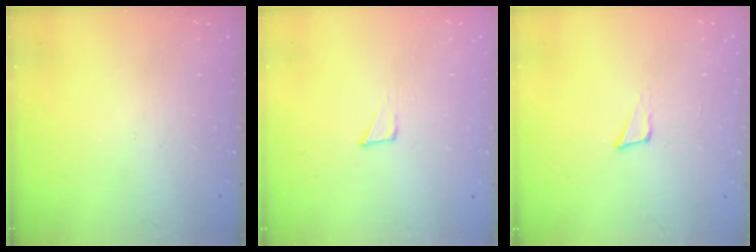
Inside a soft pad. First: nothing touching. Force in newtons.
{"total": 2.1, "press": 2.1, "slide": 0.1}
{"total": 3.4, "press": 3.3, "slide": 0.9}